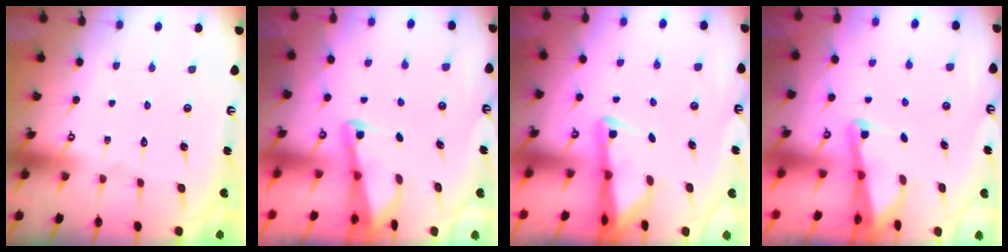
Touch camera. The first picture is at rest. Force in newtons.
{"total": 2.1, "press": 2.1, "slide": 0.4}
{"total": 2.4, "press": 2.3, "slide": 0.4}
{"total": 1.8, "press": 1.8, "slide": 0.1}